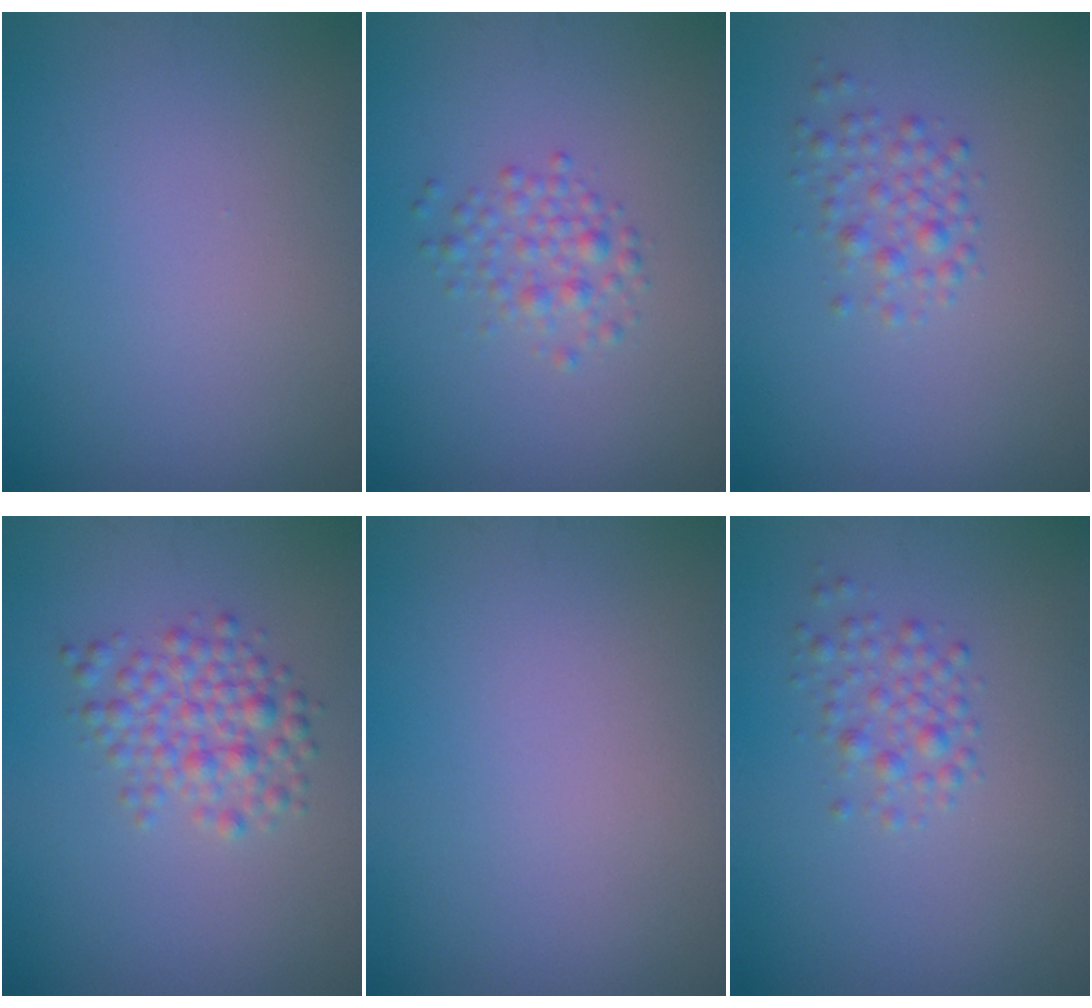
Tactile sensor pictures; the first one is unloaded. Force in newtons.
{"total": 2.0, "press": 2.0, "slide": 0.0}
{"total": 2.0, "press": 2.0, "slide": 0.0}
{"total": 3.4, "press": 3.4, "slide": 0.1}
{"total": 0.0}
{"total": 2.0, "press": 2.0, "slide": 0.0}